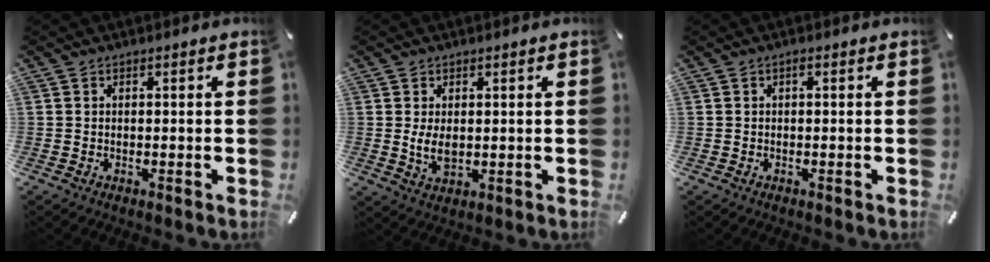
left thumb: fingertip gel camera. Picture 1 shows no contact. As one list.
[{"total": 4.8, "force": [0.5, 2.8, 3.8], "torque": [-0.081, -0.003, 0.006]}, {"total": 0.6, "force": [0.0, 0.1, 0.6], "torque": [-0.012, 0.001, 0.000]}]